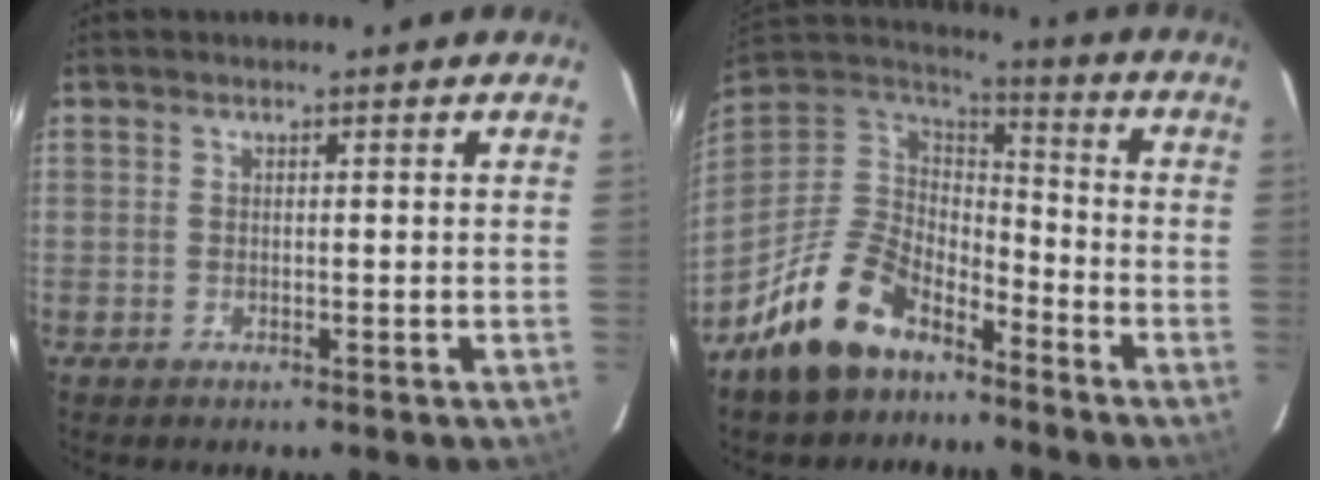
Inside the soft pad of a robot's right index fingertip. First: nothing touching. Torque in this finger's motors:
{"motor_torque": [1.07, -1.07, 0.62, 0.08]}